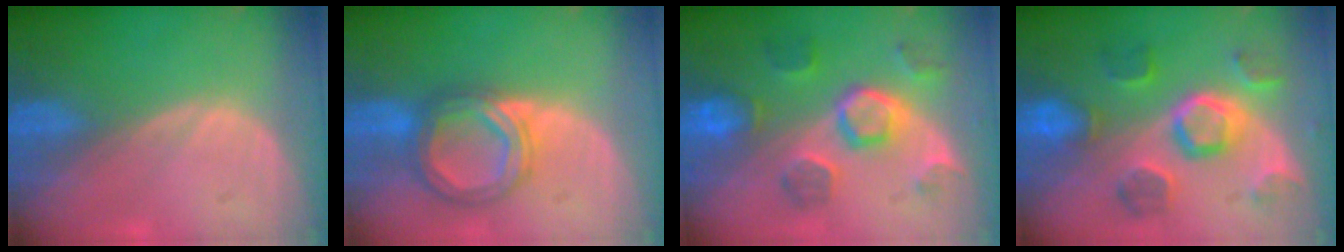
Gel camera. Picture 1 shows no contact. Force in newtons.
{"total": 6.9, "press": 6.8, "slide": 0.5}
{"total": 8.3, "press": 8.2, "slide": 1.2}
{"total": 9.4, "press": 9.0, "slide": 2.7}